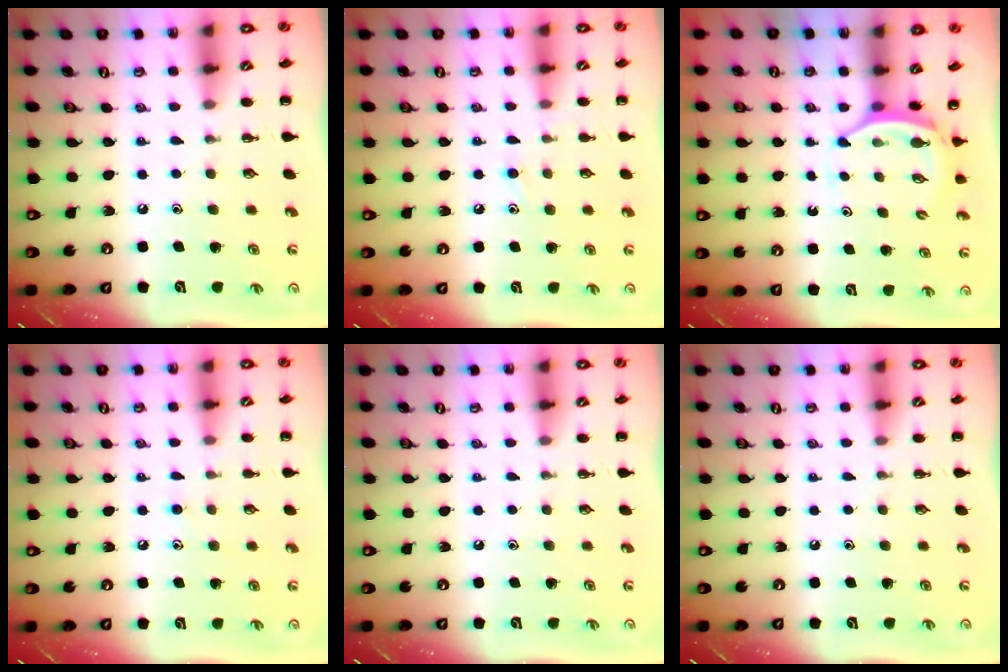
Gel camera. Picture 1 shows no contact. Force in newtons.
{"total": 8.4, "press": 8.0, "slide": 2.3}
{"total": 4.3, "press": 4.3, "slide": 0.2}
{"total": 6.7, "press": 6.3, "slide": 2.4}
{"total": 0.0}
{"total": 0.0}